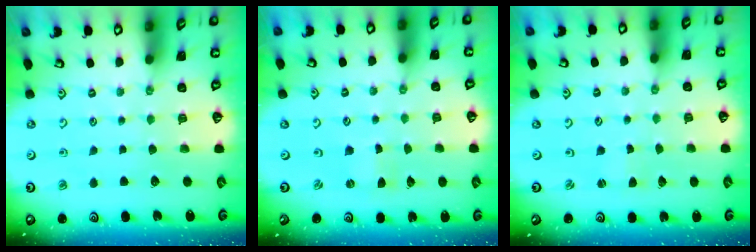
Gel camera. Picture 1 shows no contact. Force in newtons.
{"total": 0.0}
{"total": 0.0}